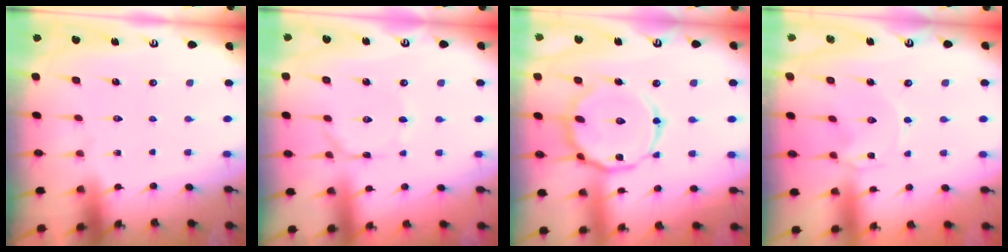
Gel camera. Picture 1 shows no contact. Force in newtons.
{"total": 0.9, "press": 0.9, "slide": 0.0}
{"total": 17.0, "press": 17.0, "slide": 1.3}
{"total": 0.0}